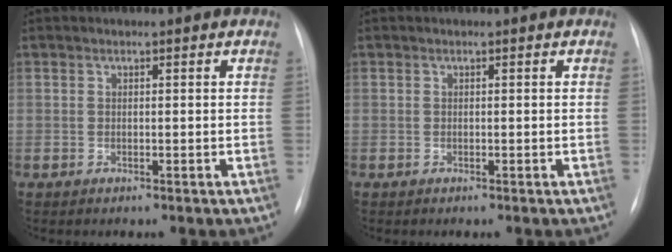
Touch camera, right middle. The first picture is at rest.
{"total": 0.0}